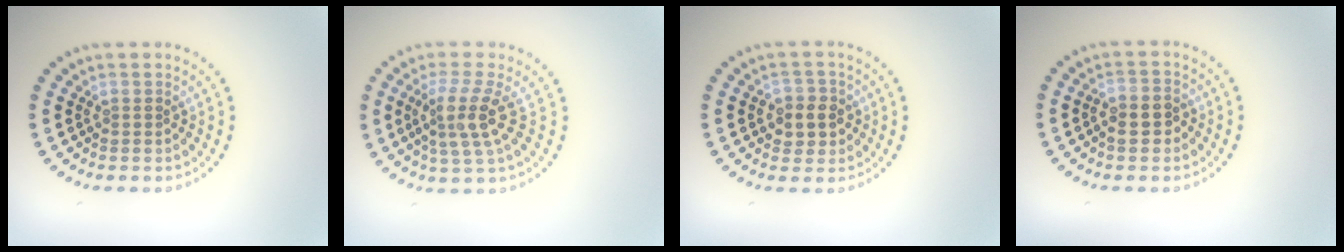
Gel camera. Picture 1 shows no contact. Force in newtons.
{"total": 3.6, "press": 2.9, "slide": 2.2}
{"total": 2.7, "press": 2.6, "slide": 0.7}
{"total": 2.6, "press": 2.5, "slide": 0.8}